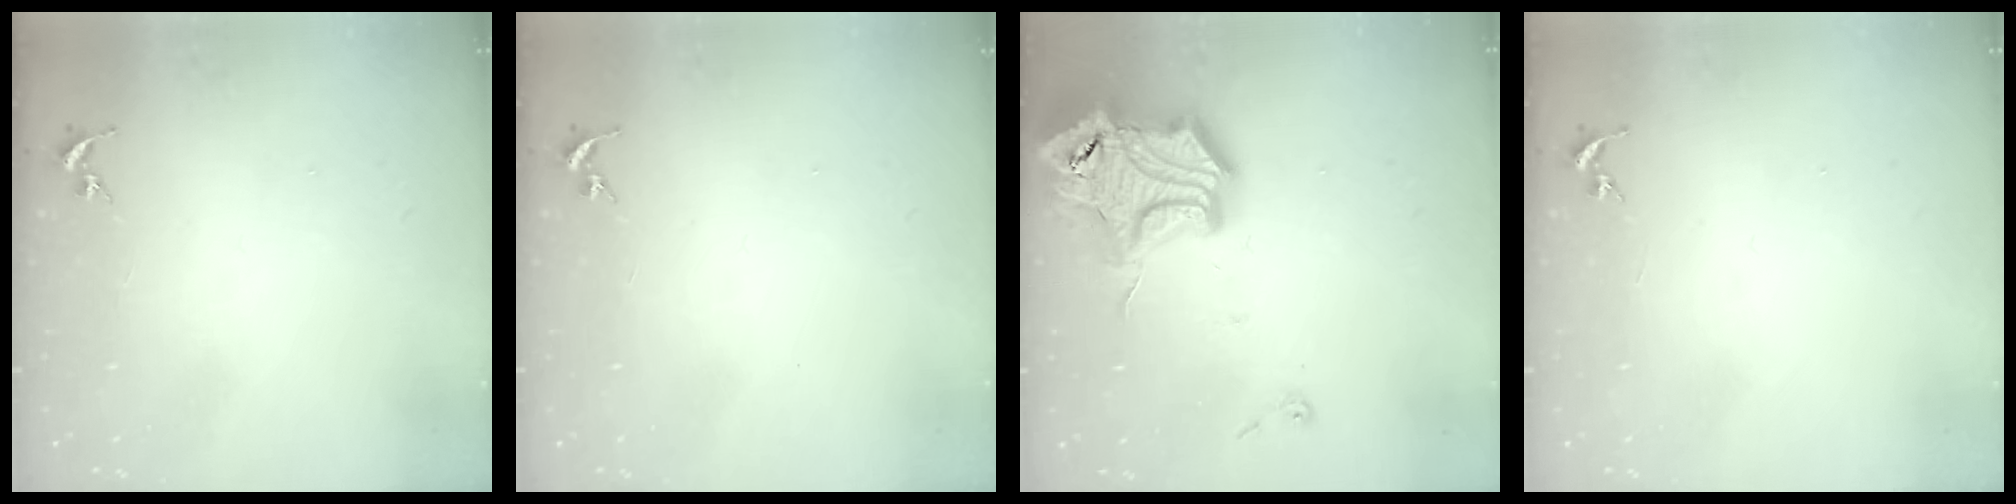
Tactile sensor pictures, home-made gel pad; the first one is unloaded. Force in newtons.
{"total": 0.0}
{"total": 23.2, "press": 23.0, "slide": 2.7}
{"total": 0.0}